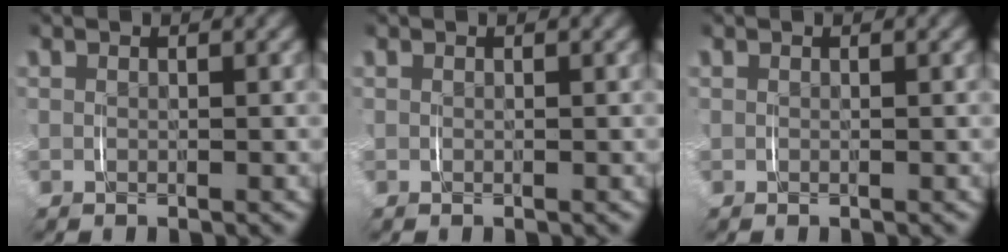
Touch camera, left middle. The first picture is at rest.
{"total": 0.0}
{"total": 0.0}